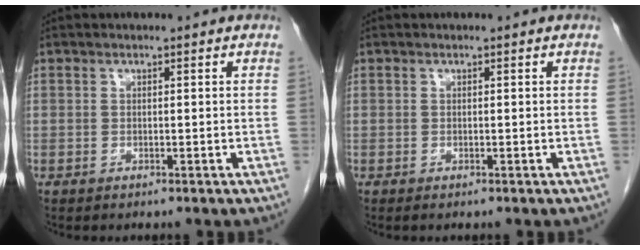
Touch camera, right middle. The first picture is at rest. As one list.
[{"total": 0.0}]